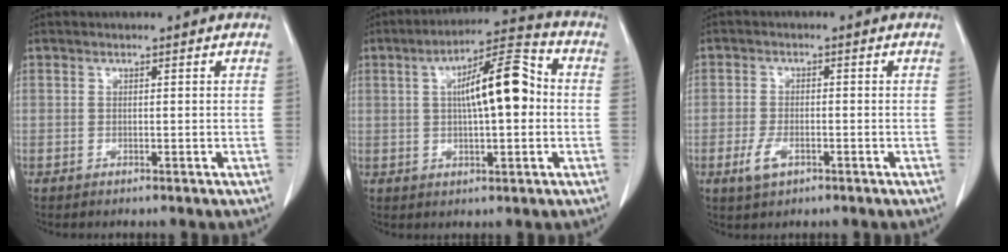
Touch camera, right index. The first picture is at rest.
{"total": 11.3, "force": [1.0, 2.7, 11.0], "torque": [-0.182, 0.029, 0.011]}
{"total": 3.4, "force": [-1.5, 1.8, 2.5], "torque": [-0.054, -0.001, -0.023]}